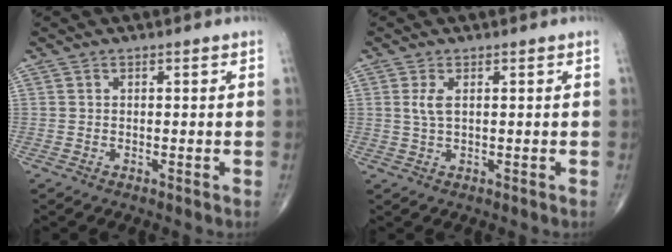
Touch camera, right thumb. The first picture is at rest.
{"total": 2.4, "force": [0.7, 0.8, 2.2], "torque": [-0.056, 0.001, 0.019]}